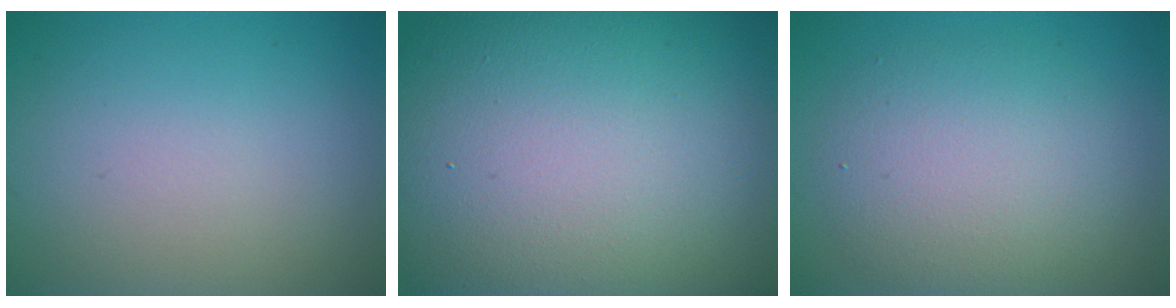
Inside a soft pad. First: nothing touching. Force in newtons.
{"total": 21.1, "press": 21.1, "slide": 1.0}
{"total": 5.5, "press": 5.5, "slide": 0.2}